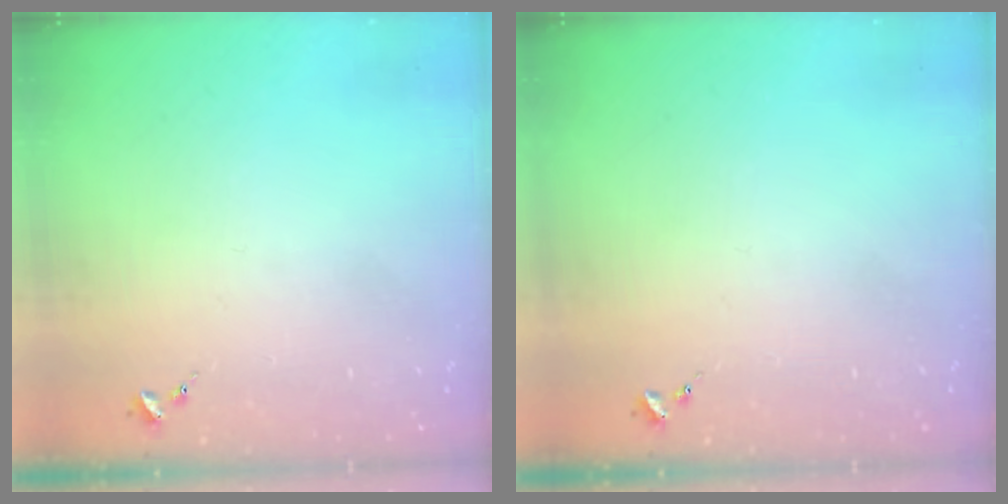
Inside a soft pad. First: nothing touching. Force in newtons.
{"total": 0.0}